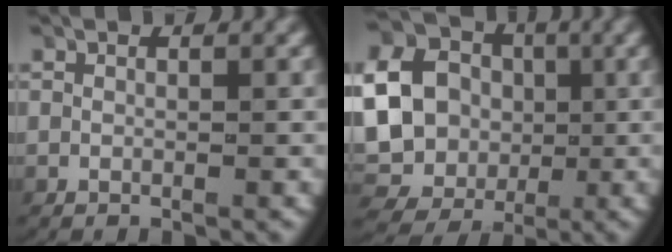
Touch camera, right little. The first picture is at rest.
{"total": 16.3, "force": [-0.2, 15.0, 6.2], "torque": [-0.171, -0.045, -0.004]}